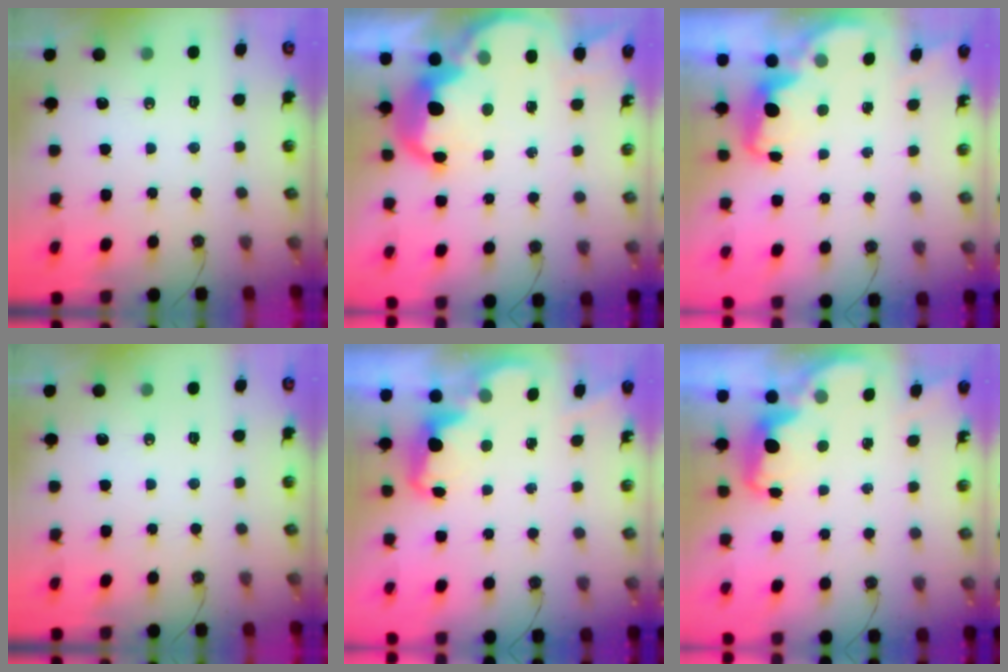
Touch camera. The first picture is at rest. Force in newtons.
{"total": 10.2, "press": 10.2, "slide": 0.8}
{"total": 2.5, "press": 2.4, "slide": 0.6}
{"total": 0.0}
{"total": 2.2, "press": 2.1, "slide": 0.7}
{"total": 2.3, "press": 2.3, "slide": 0.5}